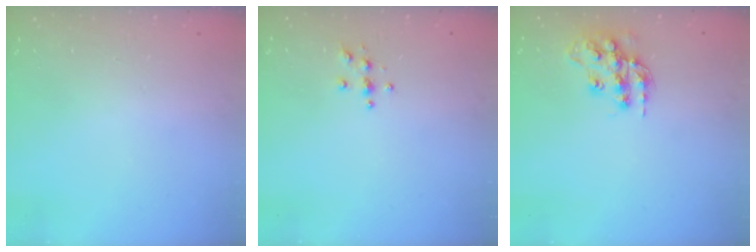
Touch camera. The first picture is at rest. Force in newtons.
{"total": 3.9, "press": 3.8, "slide": 0.4}
{"total": 14.2, "press": 14.2, "slide": 0.9}